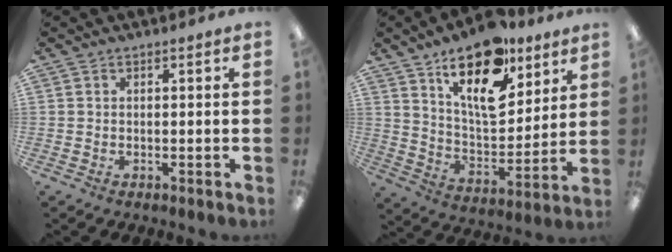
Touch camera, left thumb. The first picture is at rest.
{"total": 19.6, "force": [12.4, 9.3, 12.0], "torque": [-0.185, -0.066, 0.213]}